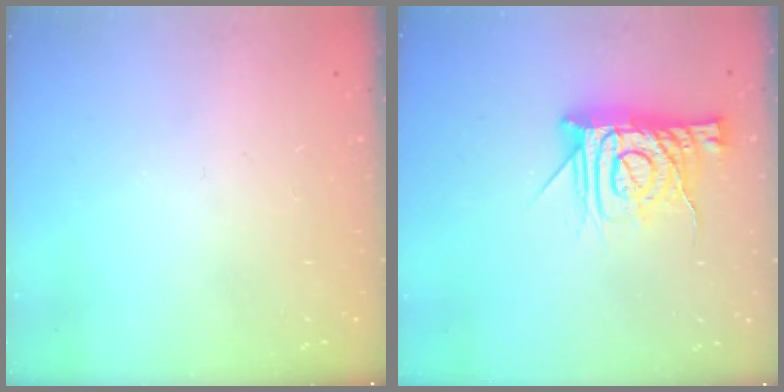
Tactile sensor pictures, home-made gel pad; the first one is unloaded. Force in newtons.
{"total": 14.3, "press": 14.3, "slide": 1.0}